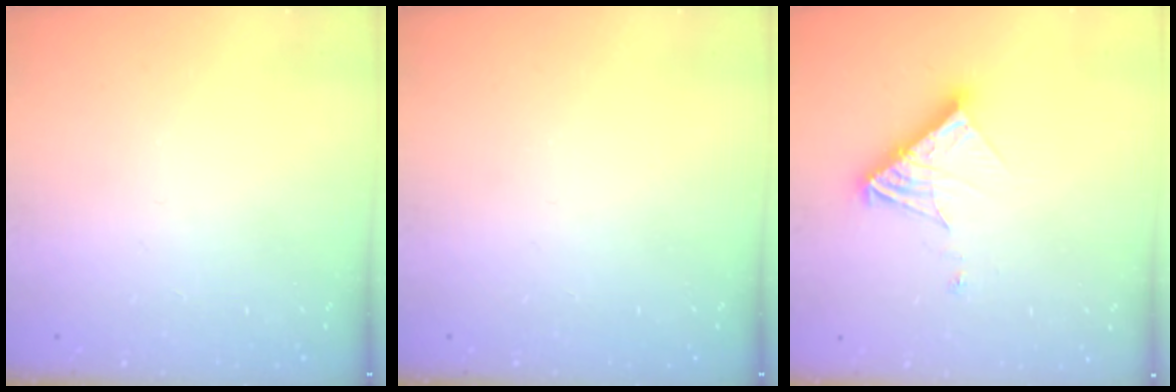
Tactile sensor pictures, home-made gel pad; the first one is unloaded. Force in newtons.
{"total": 0.0}
{"total": 11.7, "press": 11.6, "slide": 1.5}